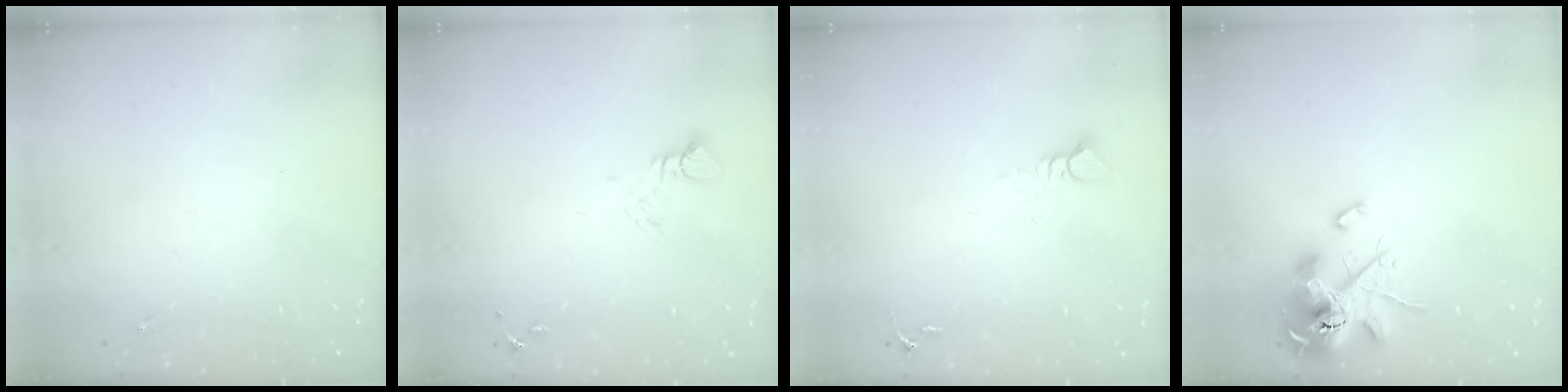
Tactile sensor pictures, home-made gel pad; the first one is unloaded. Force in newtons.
{"total": 3.7, "press": 3.7, "slide": 0.1}
{"total": 3.7, "press": 3.7, "slide": 0.1}
{"total": 14.2, "press": 14.0, "slide": 2.0}